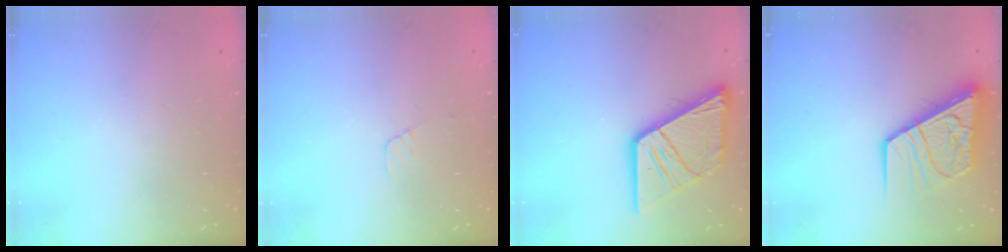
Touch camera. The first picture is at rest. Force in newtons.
{"total": 4.7, "press": 4.7, "slide": 0.4}
{"total": 18.9, "press": 18.7, "slide": 2.1}
{"total": 13.6, "press": 13.5, "slide": 1.7}